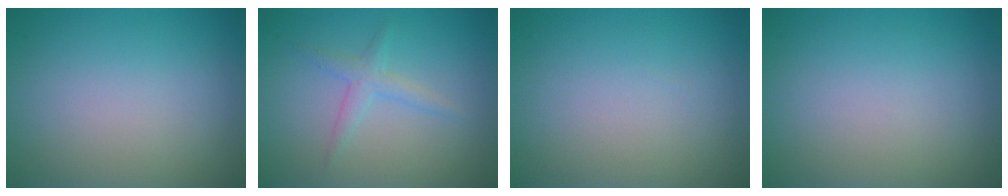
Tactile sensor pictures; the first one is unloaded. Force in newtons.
{"total": 1.8, "press": 1.8, "slide": 0.1}
{"total": 0.0}
{"total": 0.0}